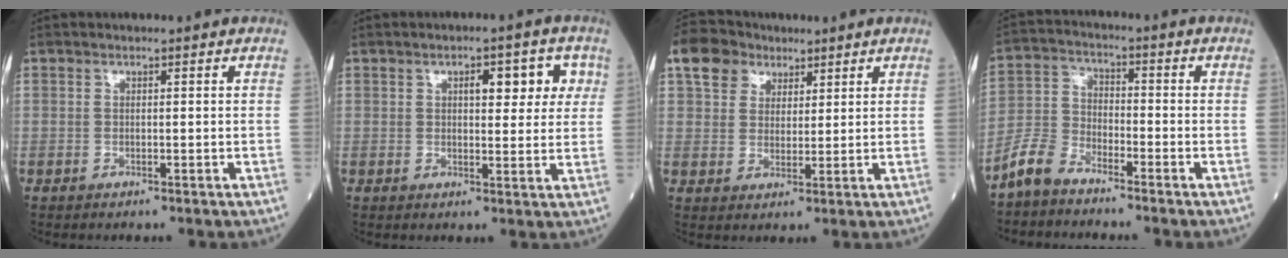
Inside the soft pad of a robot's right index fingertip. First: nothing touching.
{"total": 6.3, "force": [2.4, 2.6, 5.2], "torque": [-0.057, 0.014, 0.028]}
{"total": 7.4, "force": [4.4, 5.5, 2.3], "torque": [-0.047, 0.030, 0.081]}
{"total": 5.7, "force": [-4.9, 2.2, 1.8], "torque": [-0.044, -0.006, -0.109]}